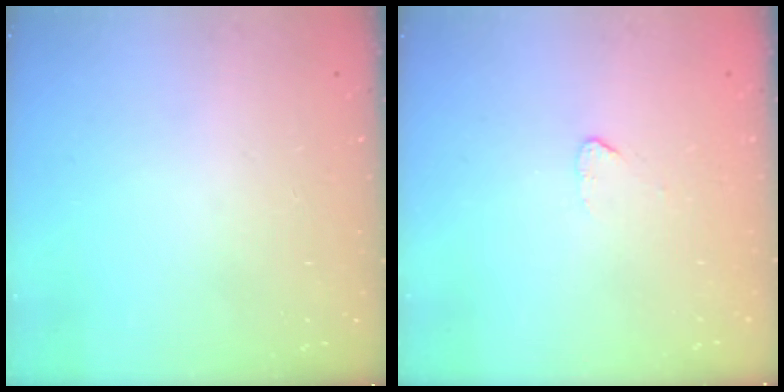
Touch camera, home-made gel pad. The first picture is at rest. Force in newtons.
{"total": 2.5, "press": 2.5, "slide": 0.2}